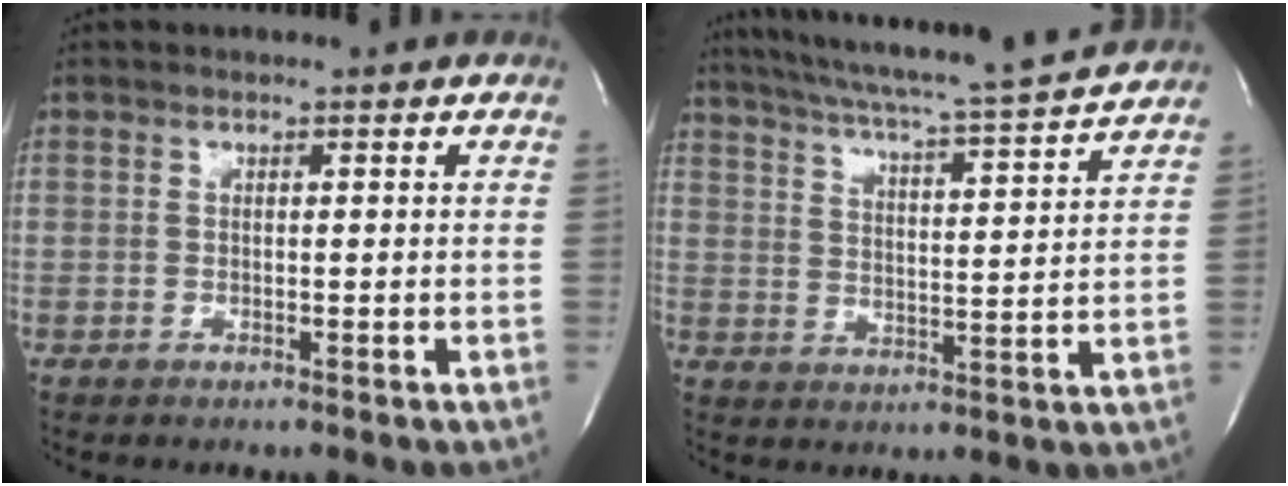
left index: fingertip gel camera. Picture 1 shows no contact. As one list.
[{"total": 17.1, "force": [15.4, -0.5, 7.4], "torque": [-0.133, -0.020, 0.218]}]